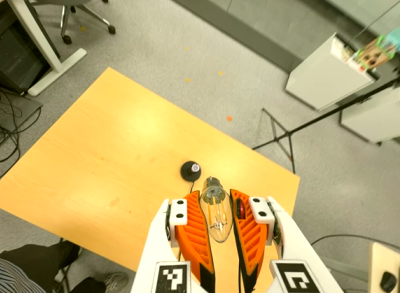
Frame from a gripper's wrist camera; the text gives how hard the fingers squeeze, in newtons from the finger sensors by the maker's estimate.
{"total": 21.0, "left": 25.5, "right": 16.5}